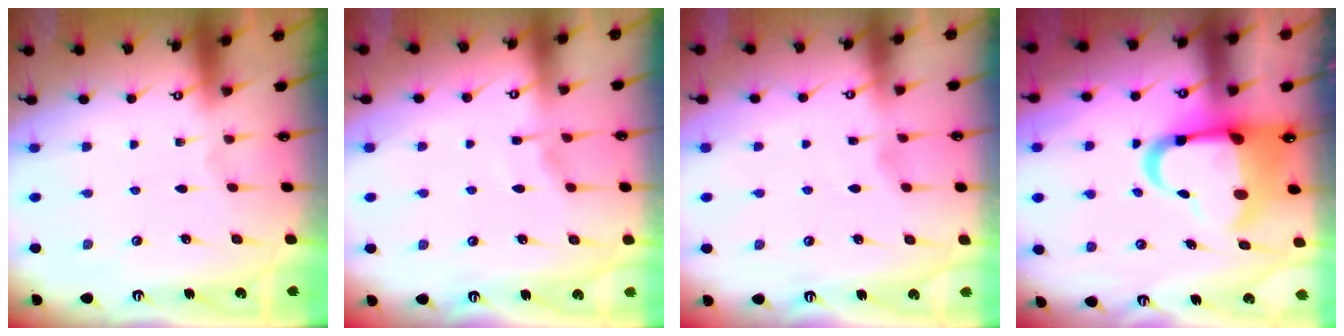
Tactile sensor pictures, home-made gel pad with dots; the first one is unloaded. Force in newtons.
{"total": 3.9, "press": 3.9, "slide": 0.6}
{"total": 2.2, "press": 2.2, "slide": 0.3}
{"total": 13.1, "press": 13.0, "slide": 2.0}